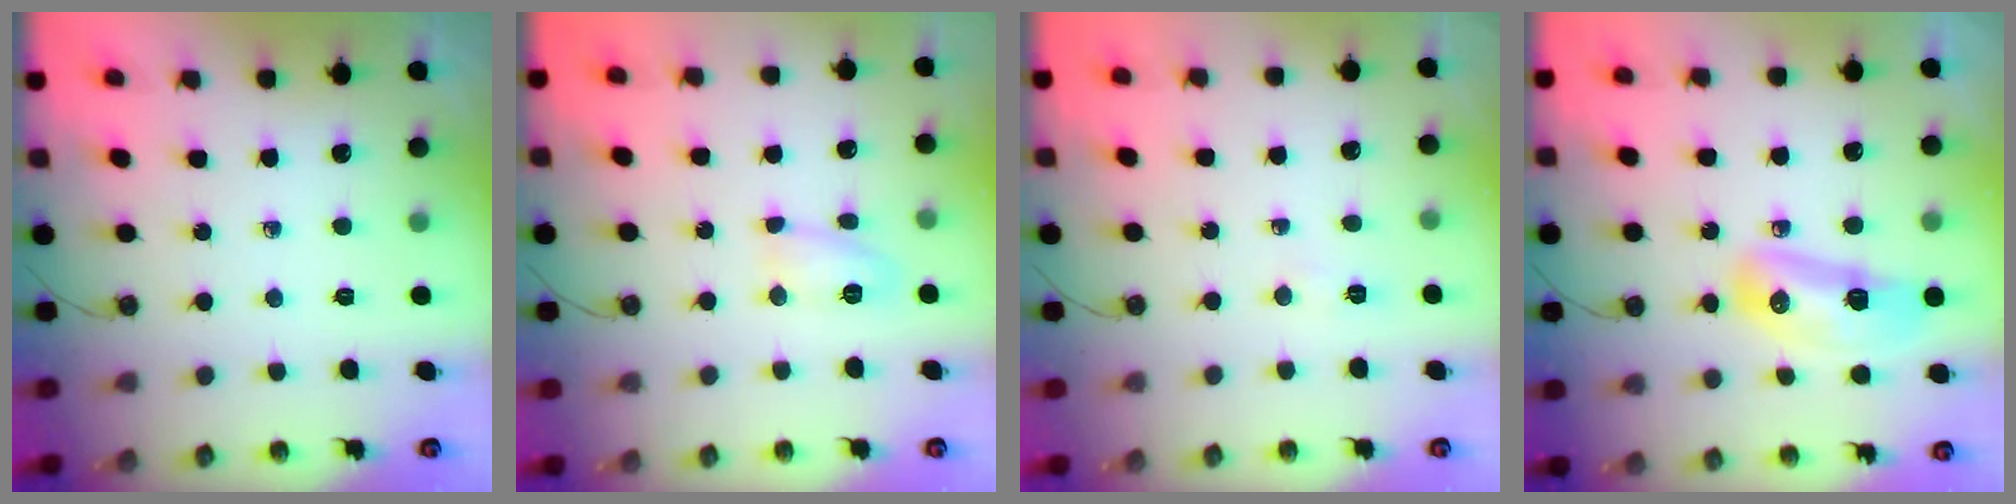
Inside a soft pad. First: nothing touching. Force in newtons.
{"total": 8.3, "press": 7.0, "slide": 4.4}
{"total": 3.0, "press": 3.0, "slide": 0.5}
{"total": 11.4, "press": 11.1, "slide": 2.6}